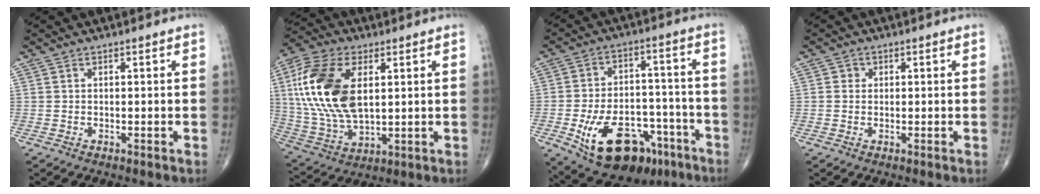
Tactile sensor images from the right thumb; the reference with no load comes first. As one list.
[{"total": 20.0, "force": [4.1, 11.0, 16.2], "torque": [-0.338, -0.010, 0.077]}, {"total": 20.4, "force": [-10.0, 11.6, 13.4], "torque": [-0.199, 0.057, -0.142]}, {"total": 1.3, "force": [0.2, 1.3, 0.3], "torque": [0.002, 0.002, 0.000]}]